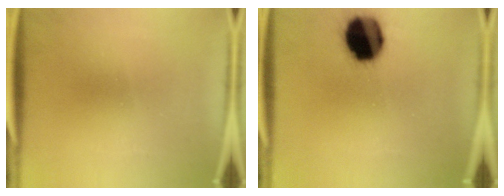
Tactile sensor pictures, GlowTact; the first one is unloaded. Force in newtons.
{"total": 15.6}